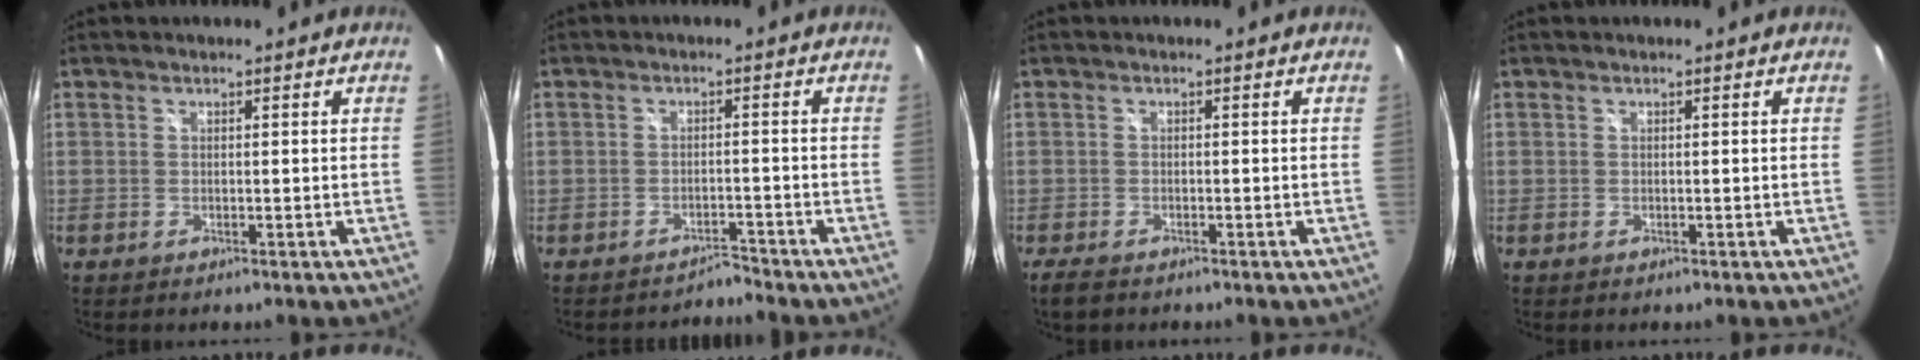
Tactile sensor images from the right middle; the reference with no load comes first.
{"total": 2.3, "force": [-2.2, 0.2, -0.6], "torque": [0.008, 0.007, -0.038]}
{"total": 3.3, "force": [-2.6, 1.2, 1.6], "torque": [-0.039, -0.014, -0.049]}
{"total": 0.0}